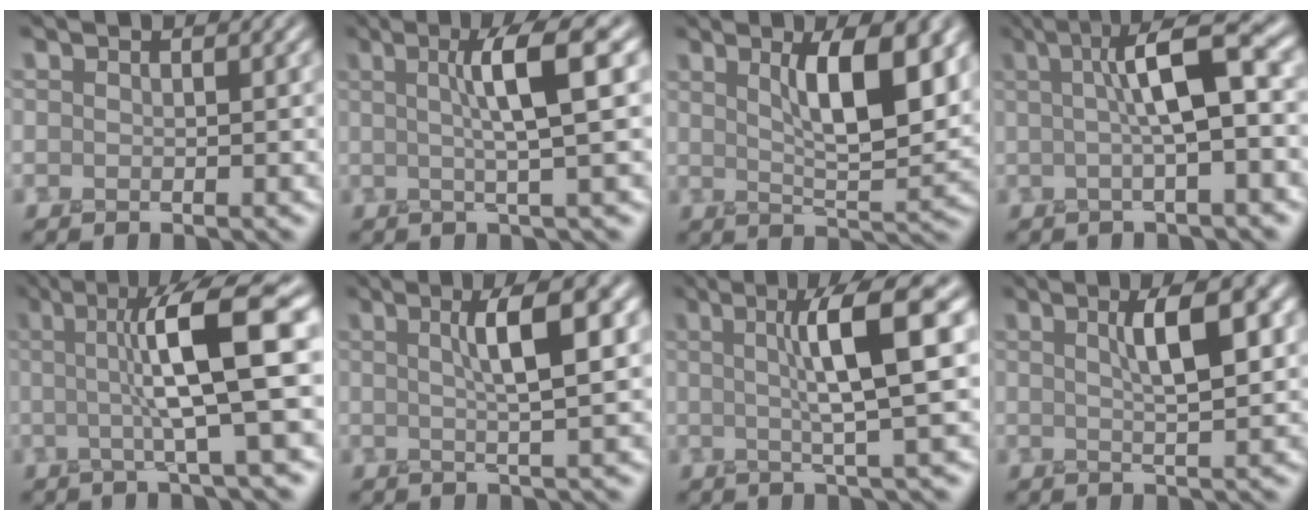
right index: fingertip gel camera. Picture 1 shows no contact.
{"total": 5.3, "force": [1.2, 0.6, 5.2], "torque": [-0.077, 0.011, 0.016]}
{"total": 6.8, "force": [2.6, 1.8, 6.1], "torque": [-0.085, 0.000, 0.043]}
{"total": 6.4, "force": [1.0, 1.2, 6.2], "torque": [-0.093, 0.019, 0.008]}
{"total": 9.2, "force": [1.2, 1.4, 9.0], "torque": [-0.124, 0.010, 0.015]}
{"total": 5.1, "force": [1.5, 1.0, 4.8], "torque": [-0.062, 0.013, 0.017]}
{"total": 7.1, "force": [1.6, 1.0, 6.8], "torque": [-0.098, 0.018, 0.023]}
{"total": 4.5, "force": [1.5, 1.0, 4.1], "torque": [-0.055, 0.013, 0.019]}